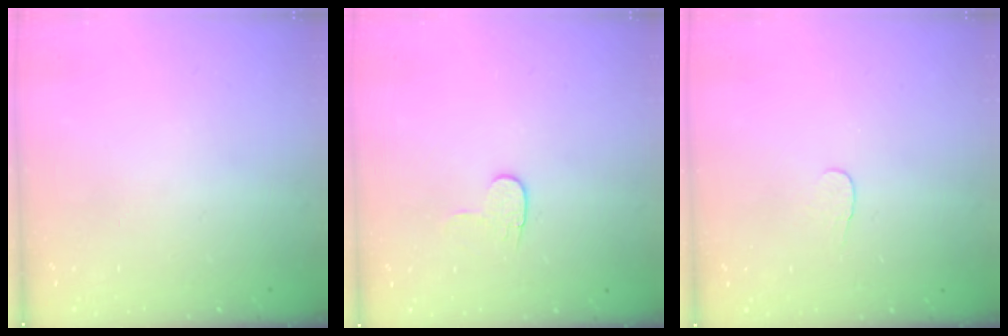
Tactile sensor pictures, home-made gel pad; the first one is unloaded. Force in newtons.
{"total": 6.2, "press": 6.2, "slide": 0.5}
{"total": 3.8, "press": 3.8, "slide": 0.3}